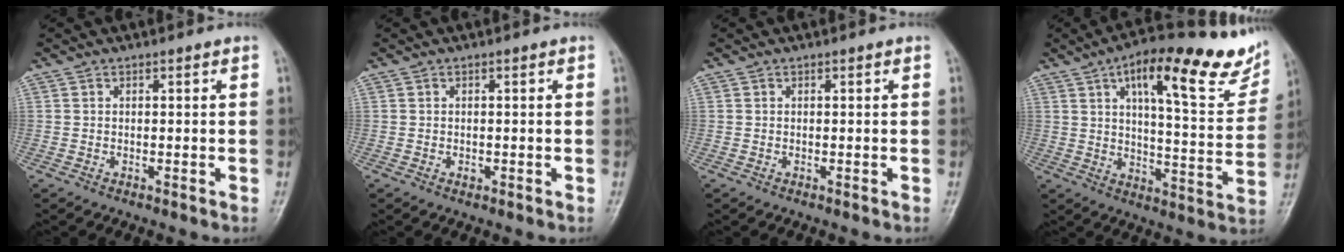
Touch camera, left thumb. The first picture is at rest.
{"total": 0.8, "force": [-0.2, 0.6, 0.5], "torque": [-0.002, 0.001, -0.003]}
{"total": 0.0}
{"total": 22.9, "force": [12.6, 6.9, 17.8], "torque": [-0.212, -0.027, 0.179]}